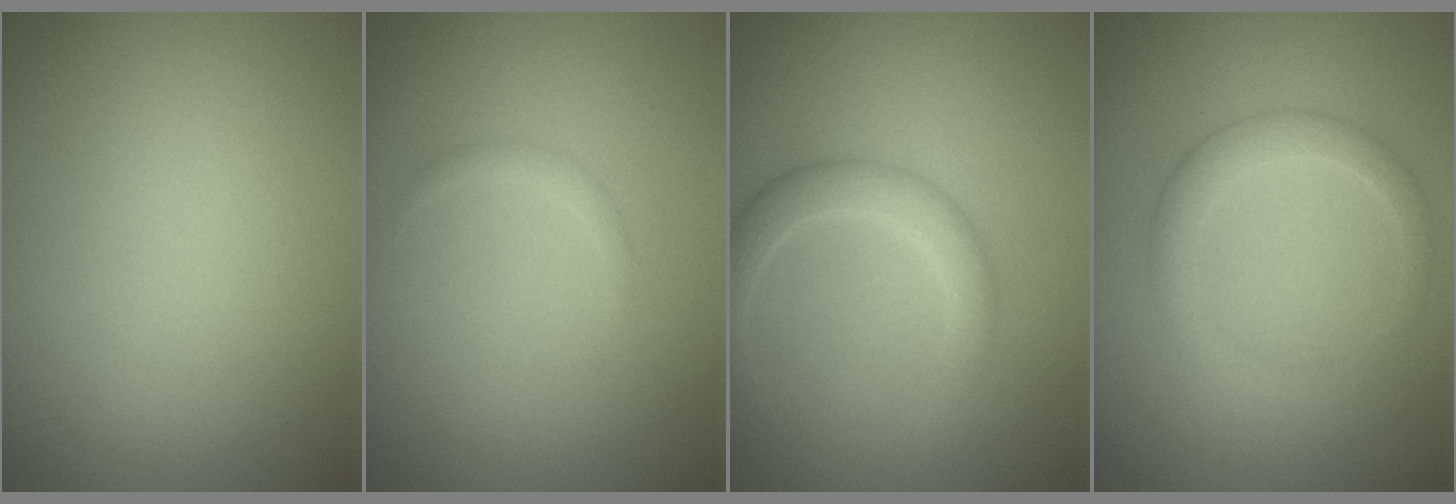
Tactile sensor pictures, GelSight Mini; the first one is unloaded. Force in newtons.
{"total": 0.6, "press": 0.6, "slide": 0.0}
{"total": 2.8, "press": 2.7, "slide": 0.2}
{"total": 2.4, "press": 2.4, "slide": 0.1}